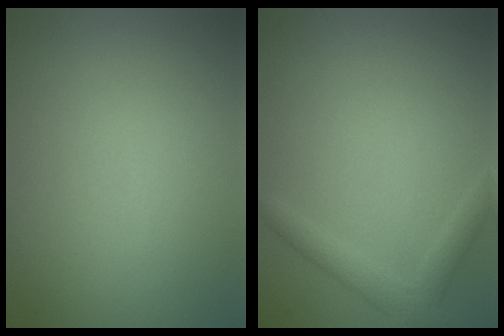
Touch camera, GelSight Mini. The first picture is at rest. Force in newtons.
{"total": 2.4, "press": 2.4, "slide": 0.1}